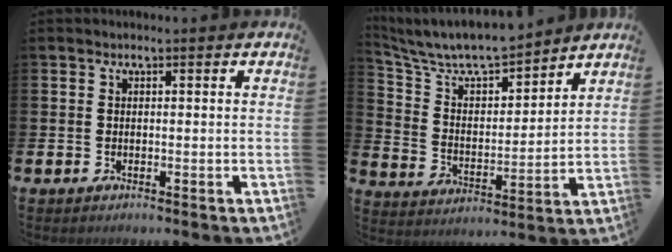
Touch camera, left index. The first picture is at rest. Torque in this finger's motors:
{"motor_torque": [0.08, -0.65, 0.56, 0.21]}